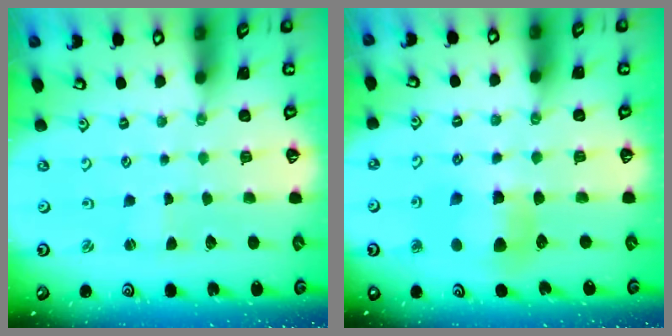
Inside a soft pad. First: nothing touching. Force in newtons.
{"total": 7.6, "press": 7.5, "slide": 0.8}